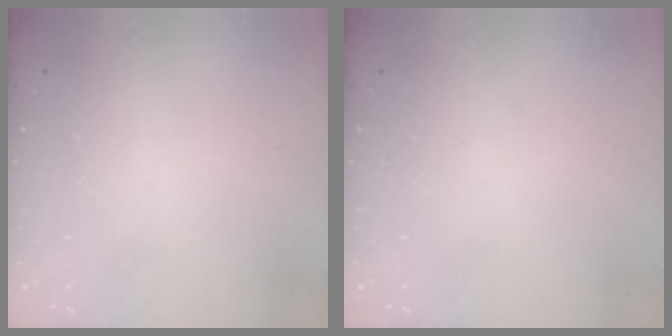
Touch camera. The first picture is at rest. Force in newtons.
{"total": 0.0}